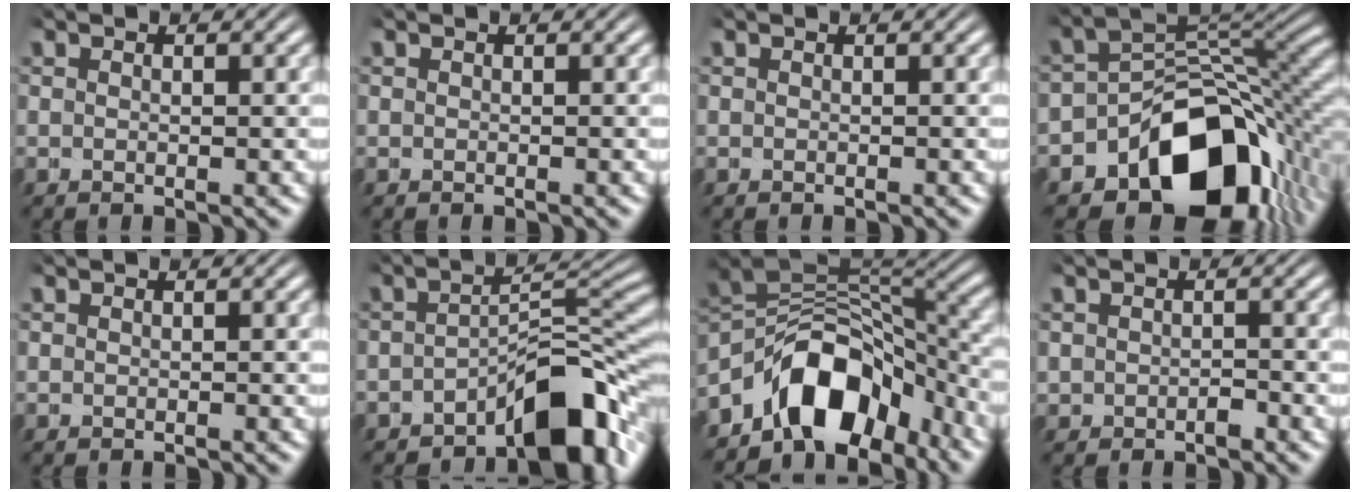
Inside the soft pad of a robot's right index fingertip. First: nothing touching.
{"total": 0.0}
{"total": 0.0}
{"total": 14.6, "force": [-7.5, 8.5, 9.3], "torque": [-0.136, -0.021, -0.110]}
{"total": 0.0}
{"total": 7.1, "force": [-4.4, 2.5, 5.0], "torque": [-0.062, -0.005, -0.065]}
{"total": 12.1, "force": [-3.4, 8.3, 8.1], "torque": [-0.152, -0.027, -0.052]}
{"total": 1.2, "force": [-0.5, 1.1, 0.0], "torque": [-0.009, 0.000, -0.004]}